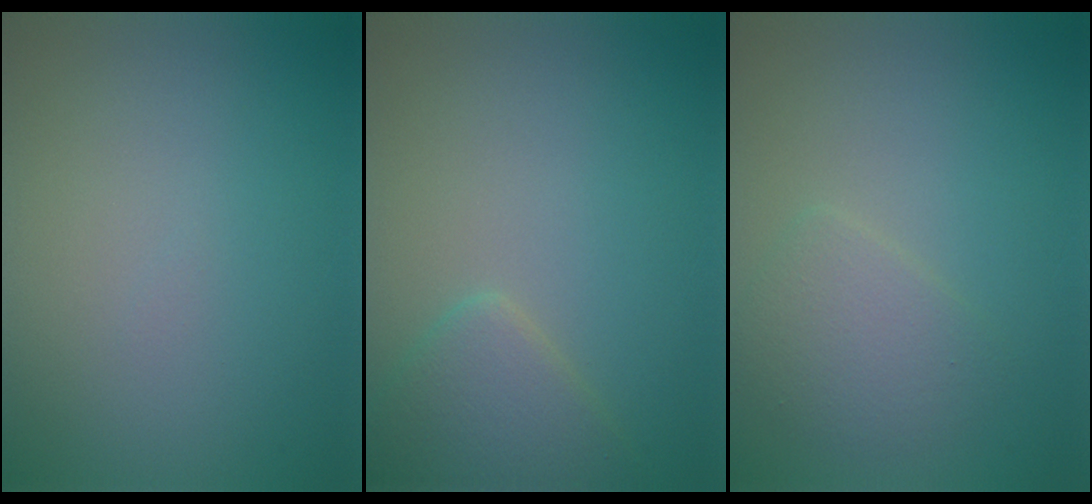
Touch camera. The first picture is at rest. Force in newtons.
{"total": 2.8, "press": 2.8, "slide": 0.1}
{"total": 2.4, "press": 2.4, "slide": 0.1}